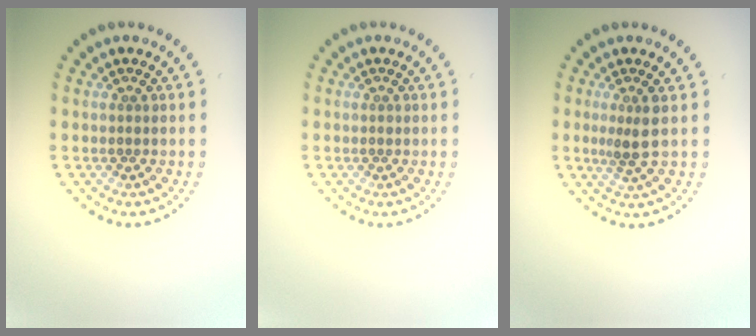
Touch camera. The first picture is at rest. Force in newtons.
{"total": 0.0}
{"total": 2.2, "press": 1.7, "slide": 1.4}